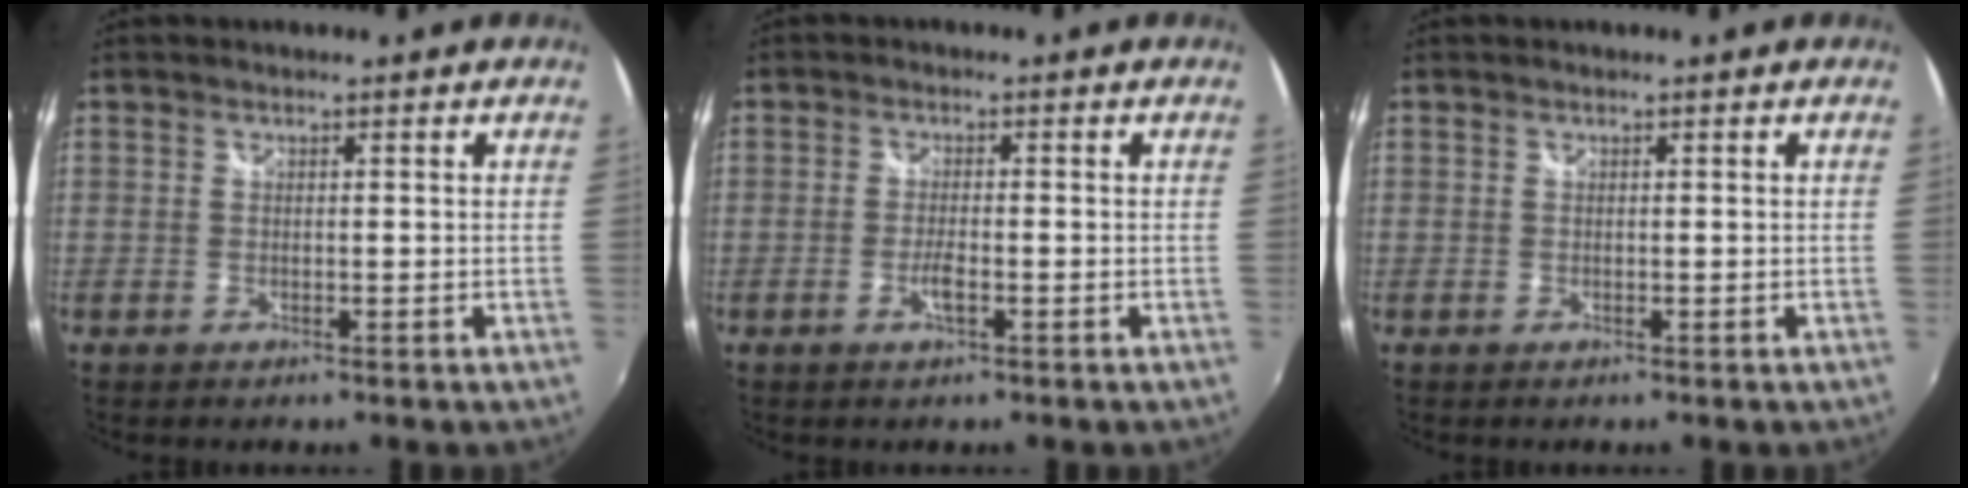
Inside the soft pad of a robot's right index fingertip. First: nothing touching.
{"total": 2.7, "force": [-1.1, 0.7, 2.4], "torque": [-0.051, -0.003, -0.022]}
{"total": 0.0}